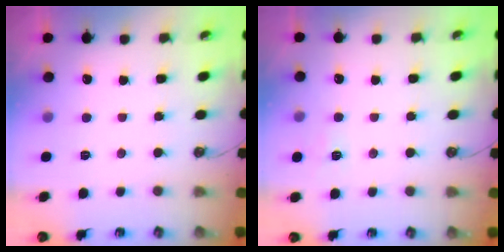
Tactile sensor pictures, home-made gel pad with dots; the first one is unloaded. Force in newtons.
{"total": 2.9, "press": 2.9, "slide": 0.4}